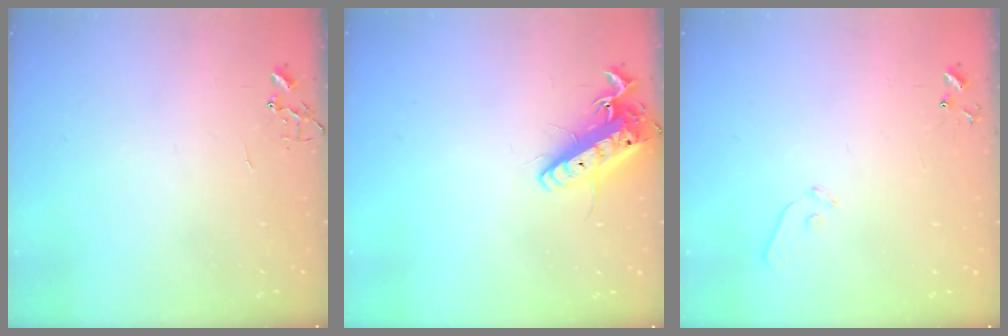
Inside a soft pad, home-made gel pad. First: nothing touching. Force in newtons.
{"total": 14.1, "press": 13.8, "slide": 2.8}
{"total": 6.2, "press": 6.2, "slide": 0.5}